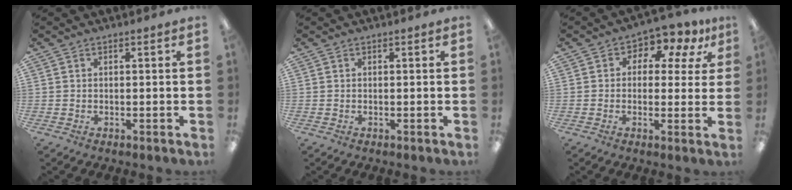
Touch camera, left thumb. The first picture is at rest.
{"total": 0.0}
{"total": 5.5, "force": [2.6, 3.8, 2.9], "torque": [-0.034, -0.019, 0.040]}